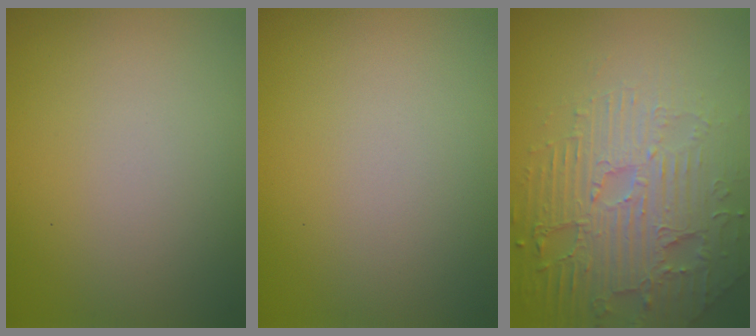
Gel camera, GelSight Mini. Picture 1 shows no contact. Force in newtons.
{"total": 0.0}
{"total": 6.7, "press": 5.2, "slide": 4.2}